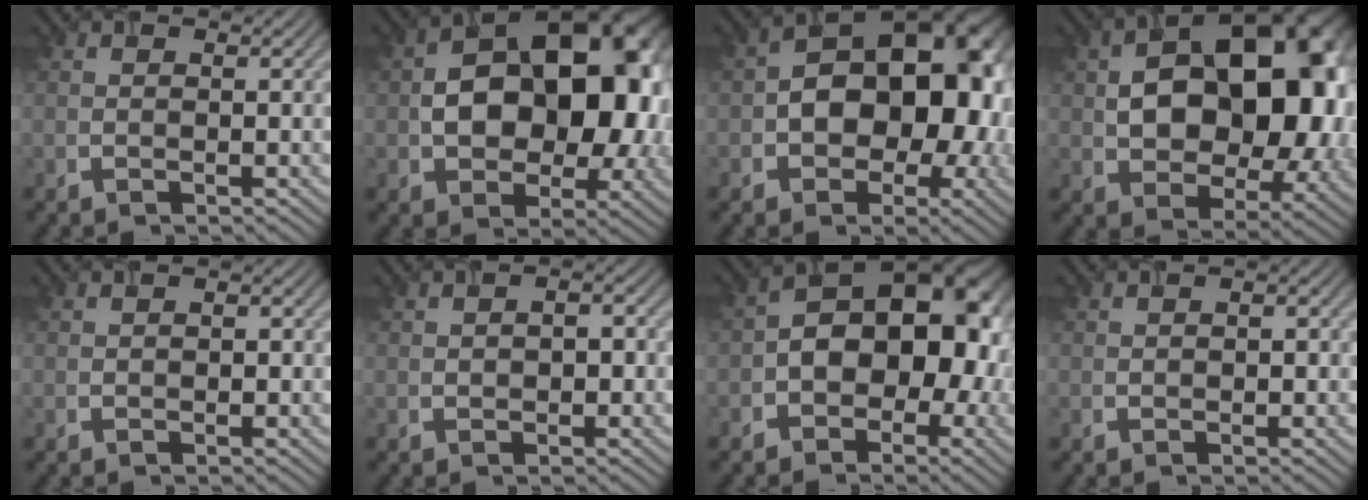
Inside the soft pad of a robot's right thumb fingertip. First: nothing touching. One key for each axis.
{"total": 15.2, "fx": 0.3, "fy": 10.3, "fz": 11.2, "tx": -0.140, "ty": 0.012, "tz": 0.006}
{"total": 15.0, "fx": -1.7, "fy": 10.1, "fz": 10.9, "tx": -0.120, "ty": 0.012, "tz": -0.034}
{"total": 16.8, "fx": 1.4, "fy": 11.2, "fz": 12.5, "tx": -0.179, "ty": -0.003, "tz": 0.036}
{"total": 0.7, "fx": -0.1, "fy": 0.5, "fz": 0.5, "tx": -0.003, "ty": 0.003, "tz": 0.002}
{"total": 2.2, "fx": -0.5, "fy": 1.5, "fz": 1.6, "tx": -0.022, "ty": 0.005, "tz": -0.006}
{"total": 12.0, "fx": -2.4, "fy": 8.0, "fz": 8.6, "tx": -0.091, "ty": 0.015, "tz": -0.052}
{"total": 1.0, "fx": -0.1, "fy": 0.7, "fz": 0.7, "tx": -0.005, "ty": 0.003, "tz": 0.002}